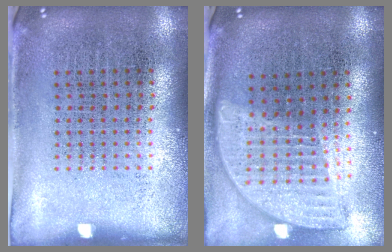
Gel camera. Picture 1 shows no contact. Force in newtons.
{"total": 1.9, "press": 1.5, "slide": 1.1}